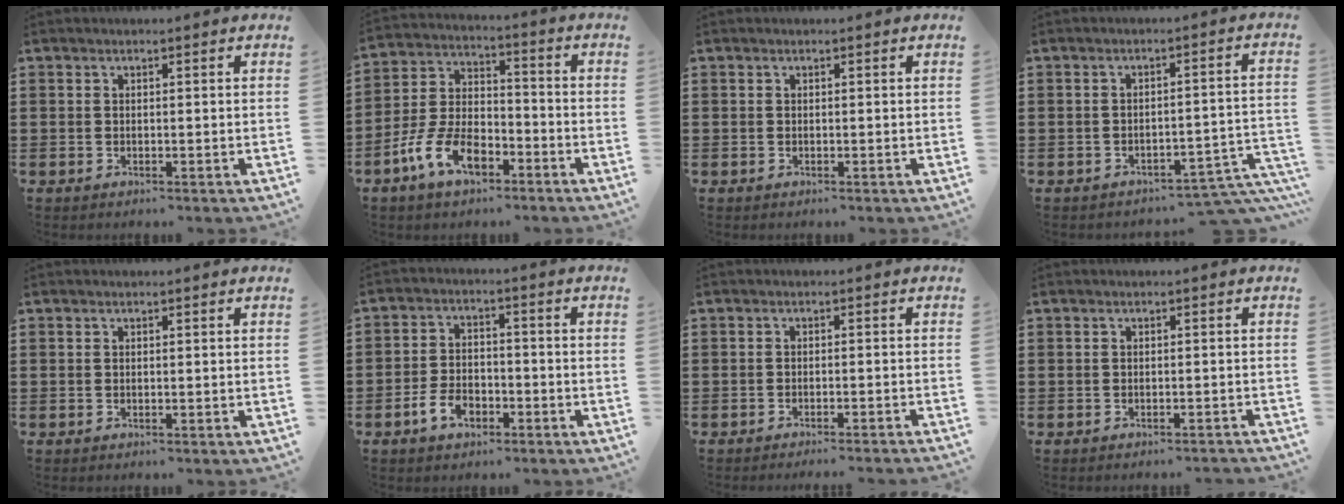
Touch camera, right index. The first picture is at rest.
{"total": 9.7, "force": [-5.3, 5.1, 6.3], "torque": [-0.156, 0.006, -0.105]}
{"total": 0.0}
{"total": 4.2, "force": [-3.6, 0.7, 2.1], "torque": [-0.035, -0.002, -0.071]}
{"total": 0.0}
{"total": 4.8, "force": [-2.7, 2.7, 2.8], "torque": [-0.061, 0.007, -0.054]}
{"total": 1.5, "force": [-1.4, -0.4, 0.4], "torque": [-0.008, 0.001, -0.028]}
{"total": 0.7, "force": [-0.7, 0.0, 0.1], "torque": [-0.005, 0.000, -0.013]}